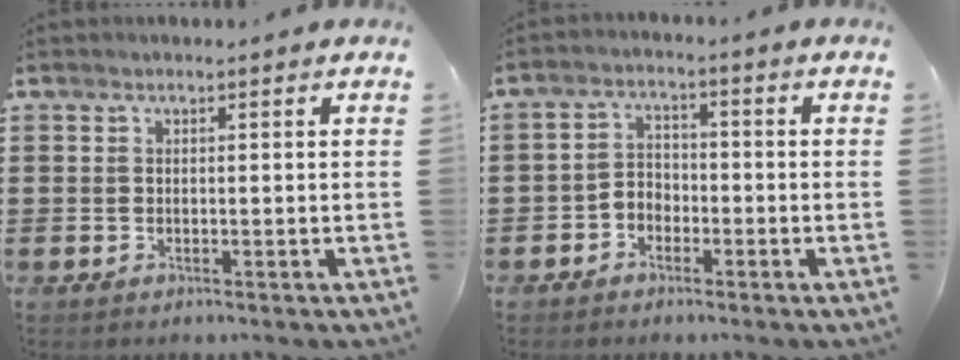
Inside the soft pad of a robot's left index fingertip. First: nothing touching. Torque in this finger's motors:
{"motor_torque": [0.14, 0.13, 0.09, 0.01]}